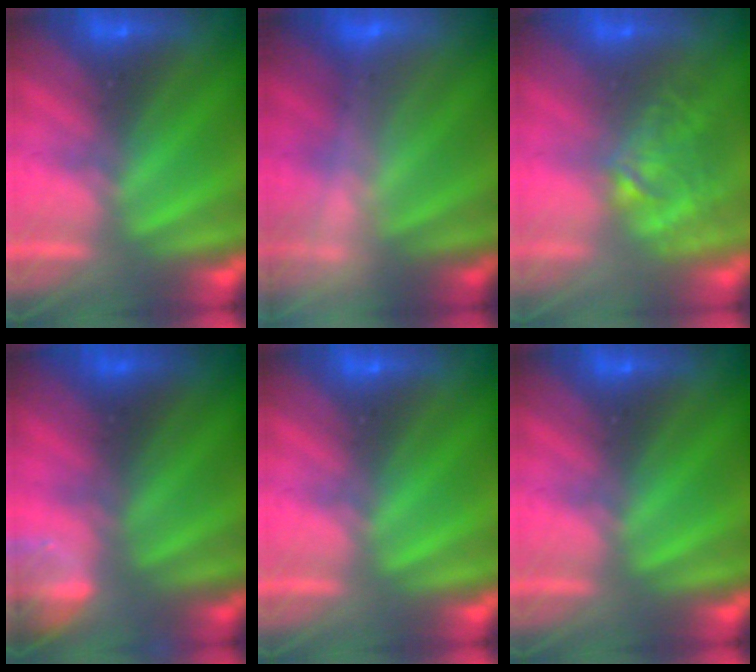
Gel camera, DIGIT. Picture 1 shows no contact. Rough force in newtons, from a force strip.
{"total": 2.4}
{"total": 2.7}
{"total": 7.6}
{"total": 0.0}
{"total": 0.0}